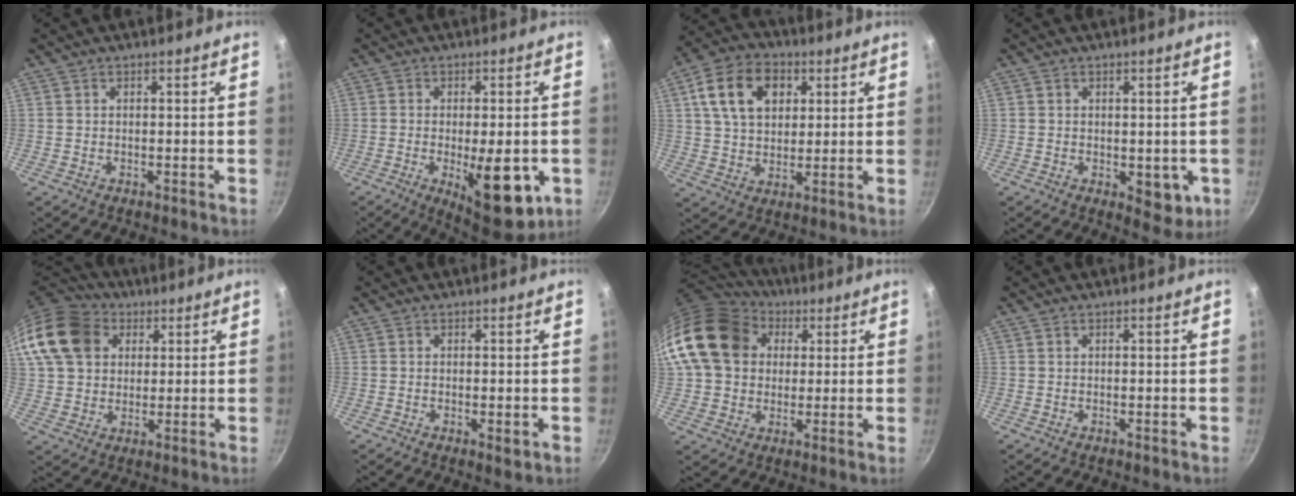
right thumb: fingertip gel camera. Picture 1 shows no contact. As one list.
[{"total": 13.6, "force": [-3.7, 5.2, 12.0], "torque": [-0.139, 0.000, -0.038]}, {"total": 13.6, "force": [4.5, 9.5, 8.6], "torque": [-0.133, 0.003, 0.069]}, {"total": 5.6, "force": [-0.9, 3.6, 4.3], "torque": [-0.038, -0.004, -0.005]}, {"total": 16.7, "force": [5.9, 13.1, 8.6], "torque": [-0.158, 0.016, 0.100]}, {"total": 1.5, "force": [-0.4, 0.5, 1.4], "torque": [-0.024, -0.005, -0.006]}, {"total": 18.4, "force": [4.4, 14.9, 9.9], "torque": [-0.165, 0.024, 0.070]}, {"total": 0.0}]